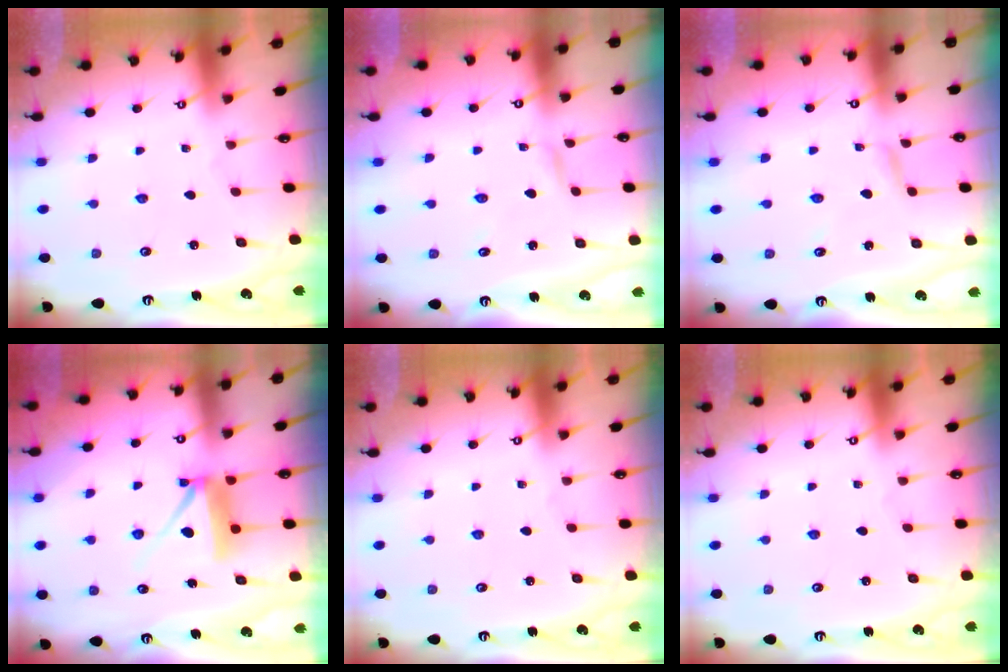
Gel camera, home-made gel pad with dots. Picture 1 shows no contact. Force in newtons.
{"total": 2.7, "press": 2.7, "slide": 0.1}
{"total": 2.0, "press": 2.0, "slide": 0.2}
{"total": 8.4, "press": 8.3, "slide": 0.6}
{"total": 0.0}
{"total": 0.0}